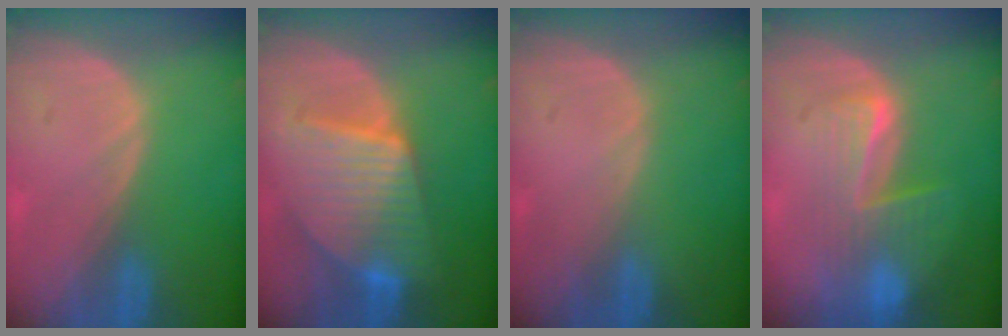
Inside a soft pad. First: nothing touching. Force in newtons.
{"total": 9.5, "press": 9.5, "slide": 0.8}
{"total": 0.0}
{"total": 6.8, "press": 6.6, "slide": 1.5}